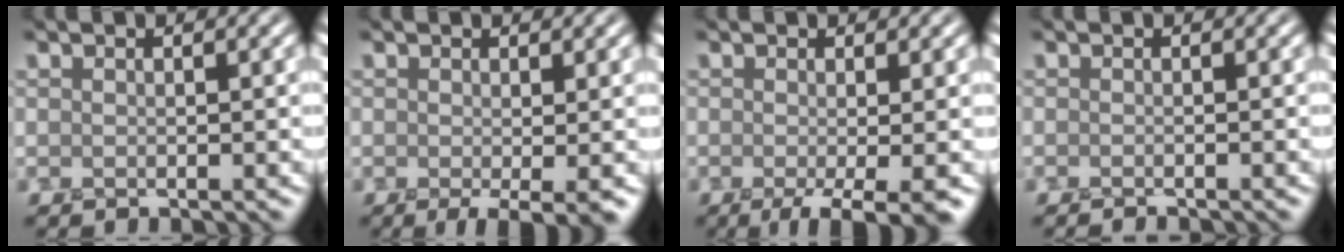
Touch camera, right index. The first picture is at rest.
{"total": 2.0, "force": [-0.5, 0.2, 1.9], "torque": [-0.026, -0.010, -0.006]}
{"total": 3.7, "force": [-1.5, 0.7, 3.3], "torque": [-0.044, -0.009, -0.025]}
{"total": 0.8, "force": [-0.8, 0.0, 0.2], "torque": [-0.003, -0.010, -0.017]}